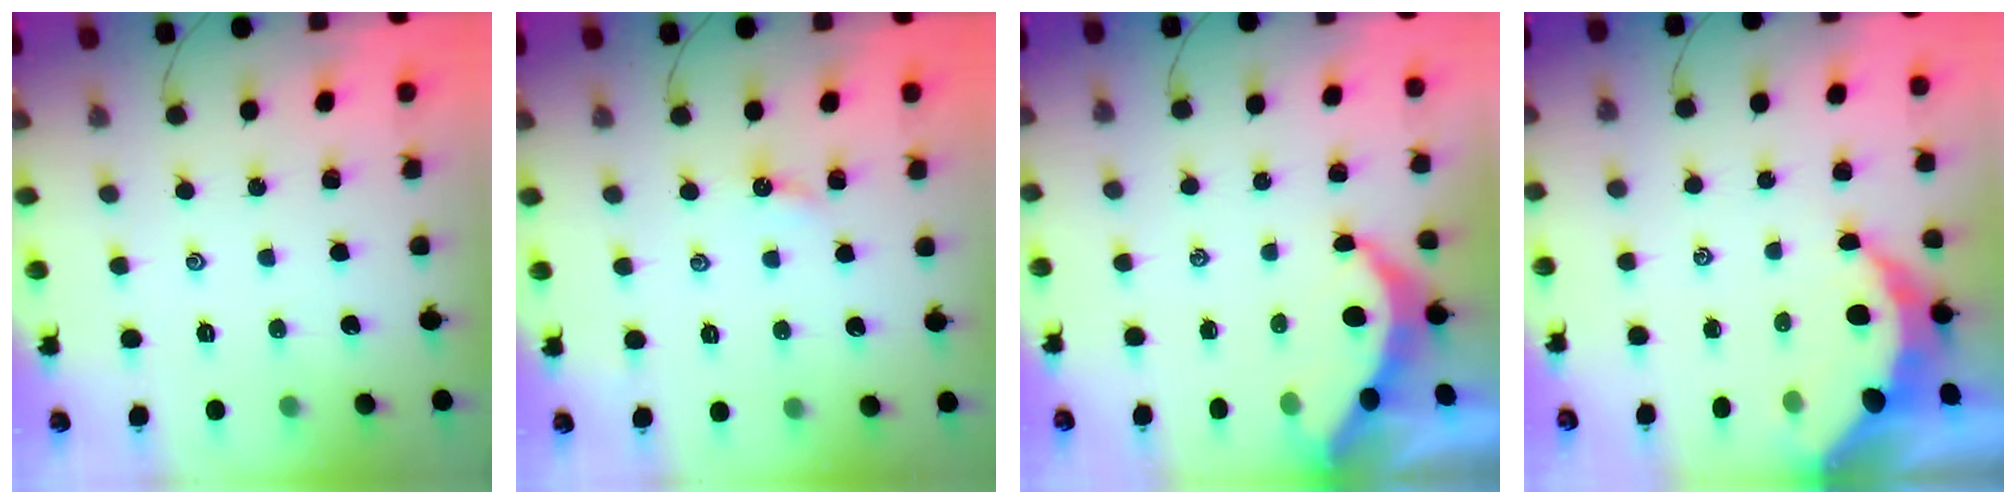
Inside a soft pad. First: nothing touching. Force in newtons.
{"total": 2.4, "press": 2.4, "slide": 0.3}
{"total": 5.3, "press": 5.3, "slide": 0.4}
{"total": 8.4, "press": 8.4, "slide": 0.5}